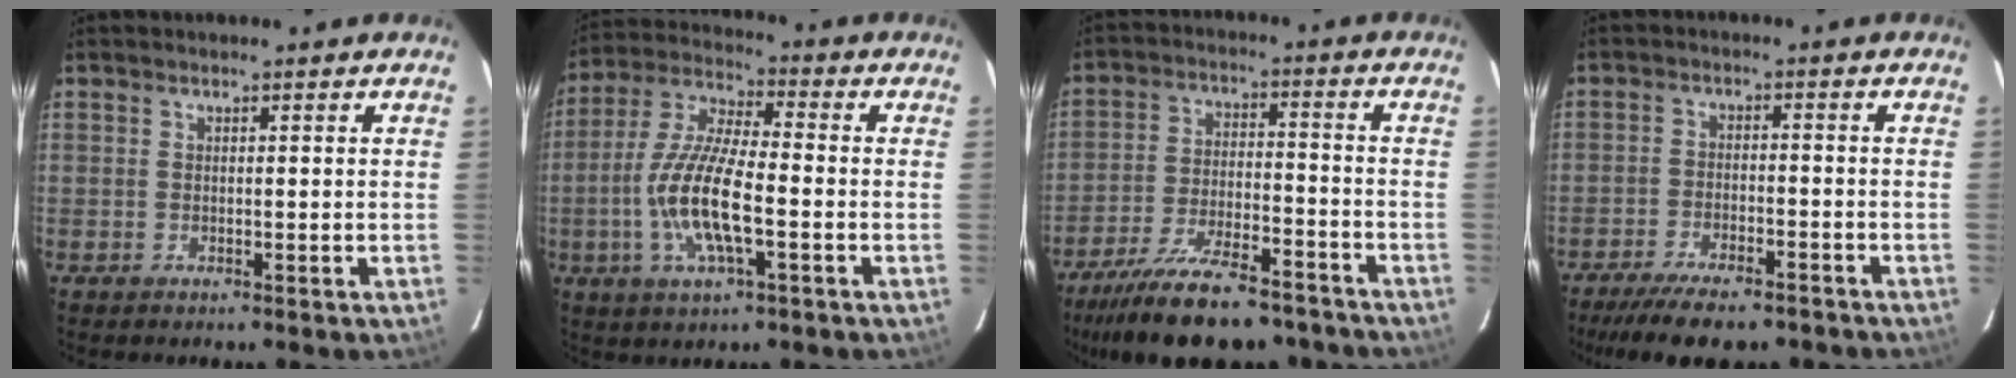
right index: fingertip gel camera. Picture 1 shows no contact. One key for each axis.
{"total": 13.7, "fx": -3.5, "fy": 3.7, "fz": 12.7, "tx": -0.263, "ty": -0.005, "tz": -0.069}
{"total": 20.8, "fx": -17.2, "fy": 6.1, "fz": 9.9, "tx": -0.191, "ty": -0.020, "tz": -0.257}
{"total": 13.6, "fx": -11.2, "fy": 3.8, "fz": 6.7, "tx": -0.140, "ty": -0.019, "tz": -0.168}